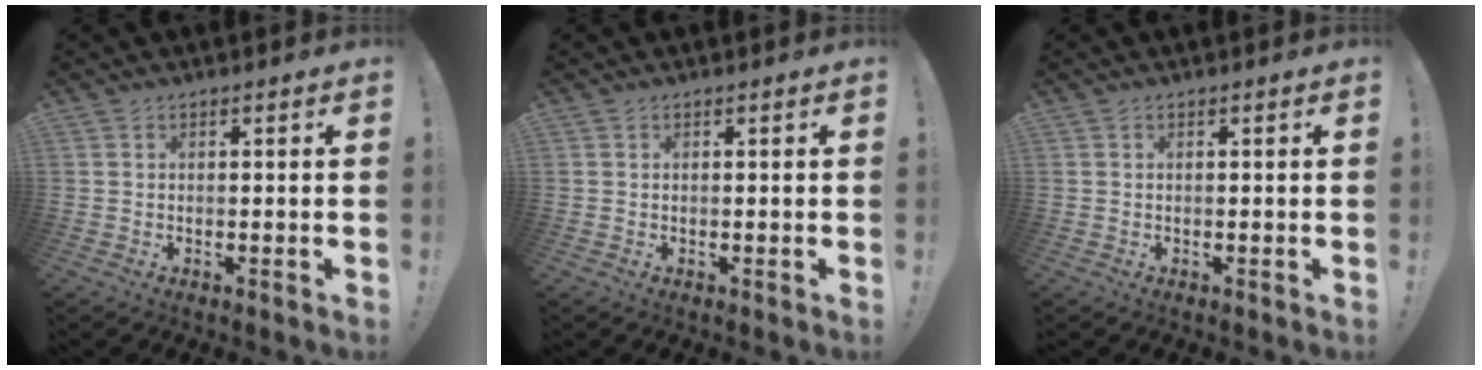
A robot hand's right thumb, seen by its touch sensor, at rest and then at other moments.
{"total": 0.0}
{"total": 0.0}